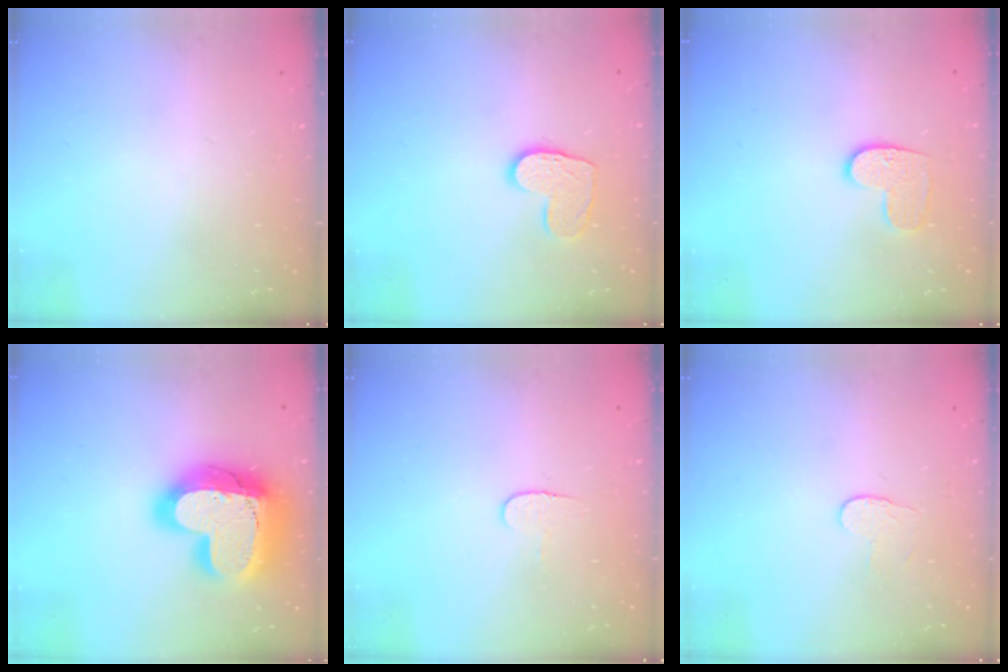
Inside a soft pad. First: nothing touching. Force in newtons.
{"total": 9.1, "press": 9.1, "slide": 0.2}
{"total": 8.0, "press": 8.0, "slide": 0.3}
{"total": 25.8, "press": 25.7, "slide": 1.9}
{"total": 4.5, "press": 4.5, "slide": 0.5}
{"total": 3.7, "press": 3.7, "slide": 0.3}